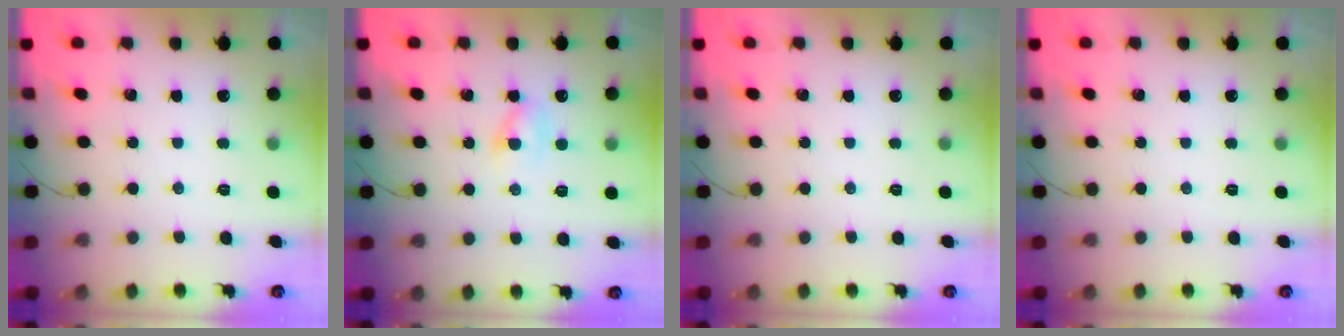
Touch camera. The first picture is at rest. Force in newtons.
{"total": 2.8, "press": 2.5, "slide": 1.3}
{"total": 0.0}
{"total": 0.0}